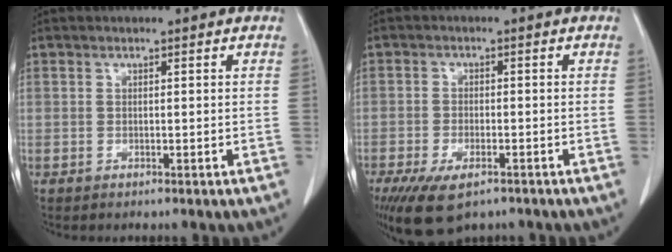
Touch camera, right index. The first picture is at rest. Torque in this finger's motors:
{"motor_torque": [1.23, -0.91, 0.51, 0.14]}